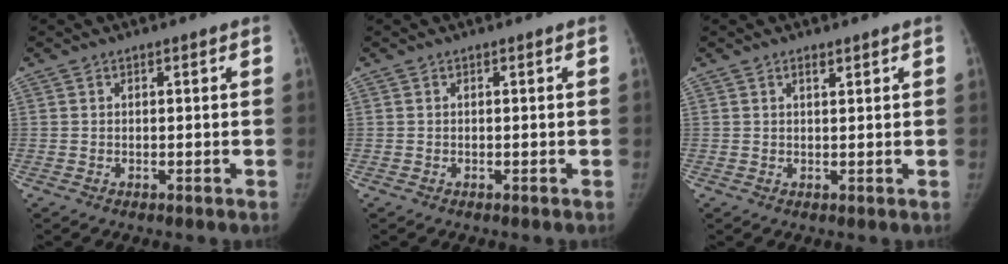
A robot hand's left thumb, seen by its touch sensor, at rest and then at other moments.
{"total": 0.0}
{"total": 1.3, "force": [0.9, 0.4, 0.7], "torque": [-0.011, -0.006, 0.017]}